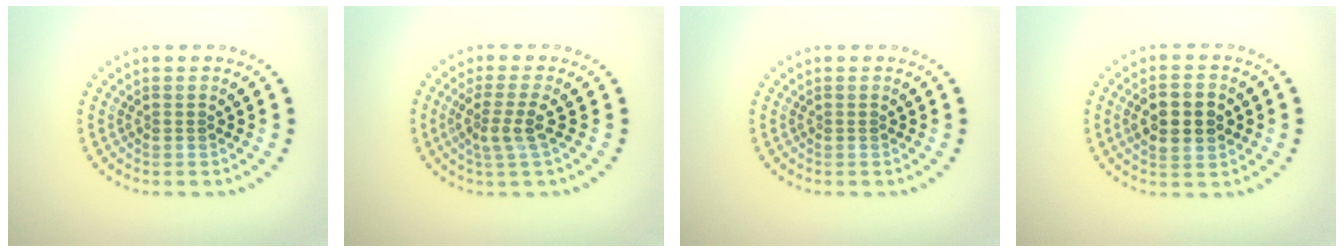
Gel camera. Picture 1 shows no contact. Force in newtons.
{"total": 2.6, "press": 2.0, "slide": 1.7}
{"total": 0.0}
{"total": 4.5, "press": 4.5, "slide": 0.1}